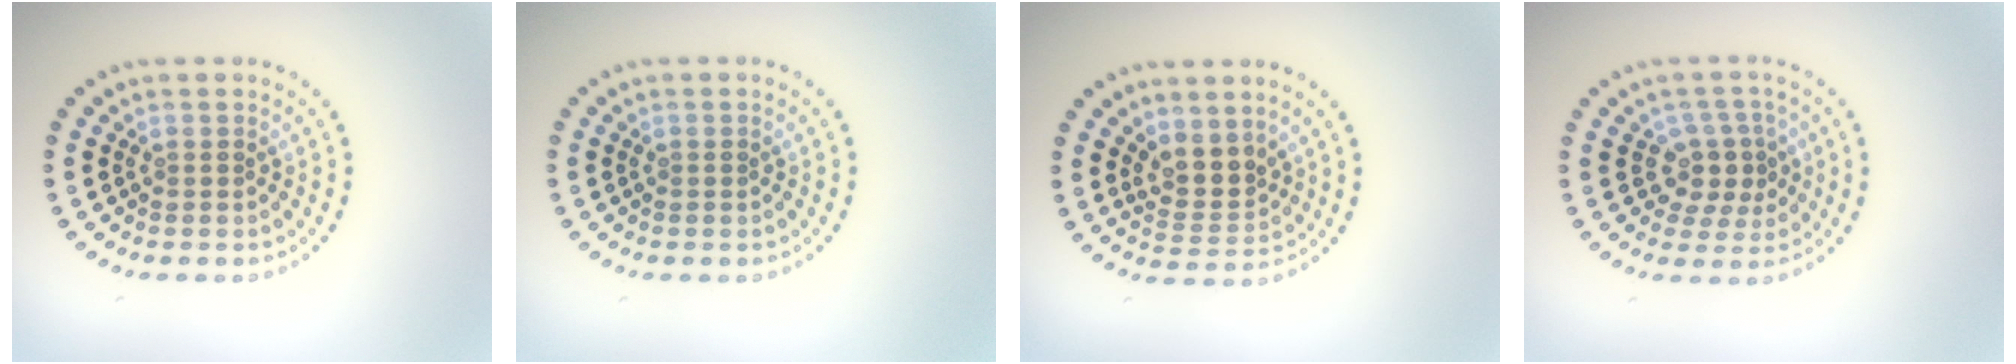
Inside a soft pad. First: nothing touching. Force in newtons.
{"total": 0.0}
{"total": 2.8, "press": 2.2, "slide": 1.7}
{"total": 3.0, "press": 2.5, "slide": 1.7}